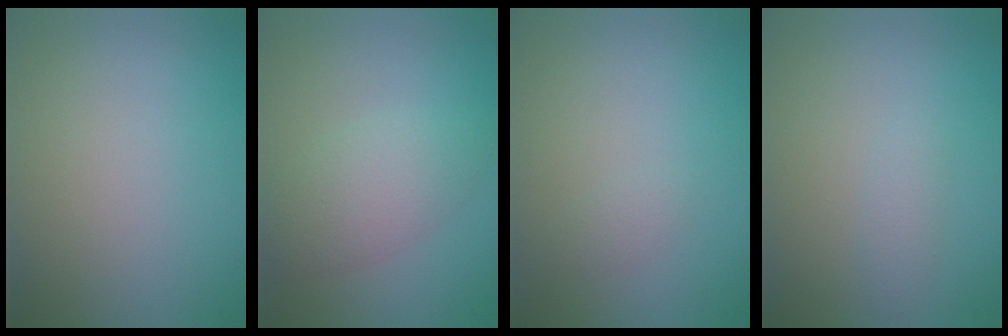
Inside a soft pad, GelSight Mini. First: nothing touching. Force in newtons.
{"total": 3.8, "press": 3.8, "slide": 0.1}
{"total": 0.7, "press": 0.7, "slide": 0.1}
{"total": 0.9, "press": 0.9, "slide": 0.0}